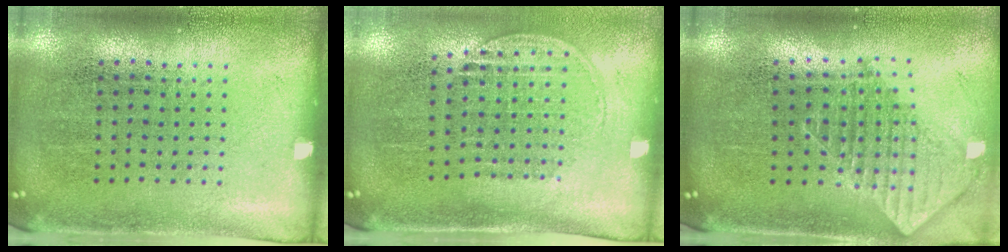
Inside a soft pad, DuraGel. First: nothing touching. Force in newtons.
{"total": 1.5, "press": 1.3, "slide": 0.8}
{"total": 1.9, "press": 1.5, "slide": 1.2}